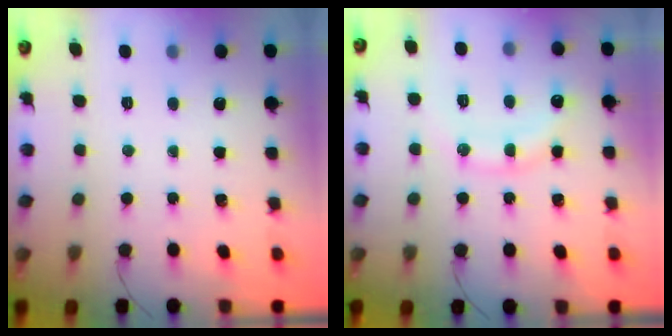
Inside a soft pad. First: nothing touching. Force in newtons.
{"total": 12.6, "press": 12.6, "slide": 0.5}